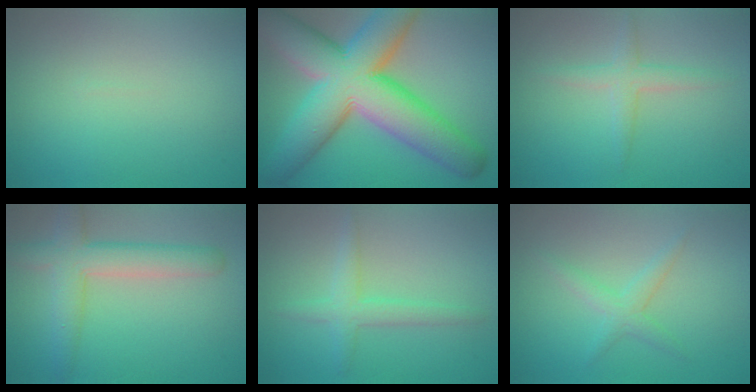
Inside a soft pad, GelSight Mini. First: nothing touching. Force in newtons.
{"total": 14.8, "press": 14.8, "slide": 0.5}
{"total": 1.9, "press": 1.9, "slide": 0.1}
{"total": 4.7, "press": 4.7, "slide": 0.2}
{"total": 2.3, "press": 2.3, "slide": 0.1}
{"total": 1.8, "press": 1.8, "slide": 0.1}